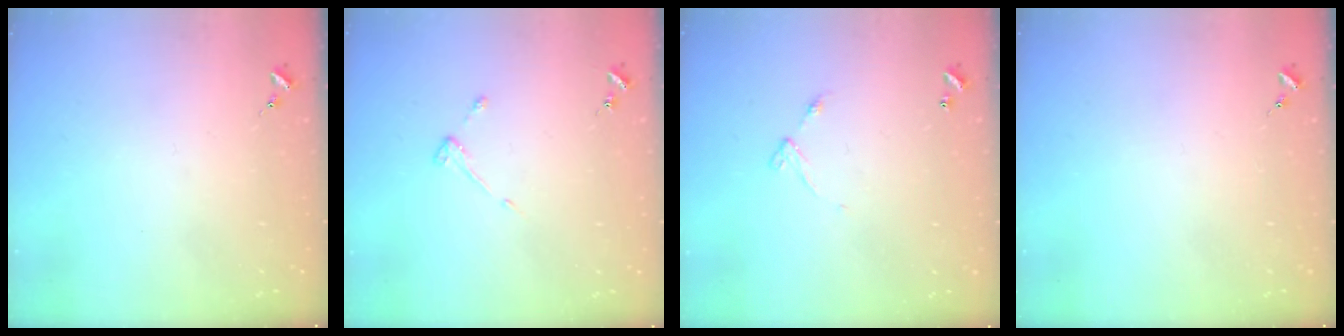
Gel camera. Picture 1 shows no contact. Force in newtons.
{"total": 3.0, "press": 3.0, "slide": 0.4}
{"total": 5.9, "press": 5.9, "slide": 0.6}
{"total": 0.0}